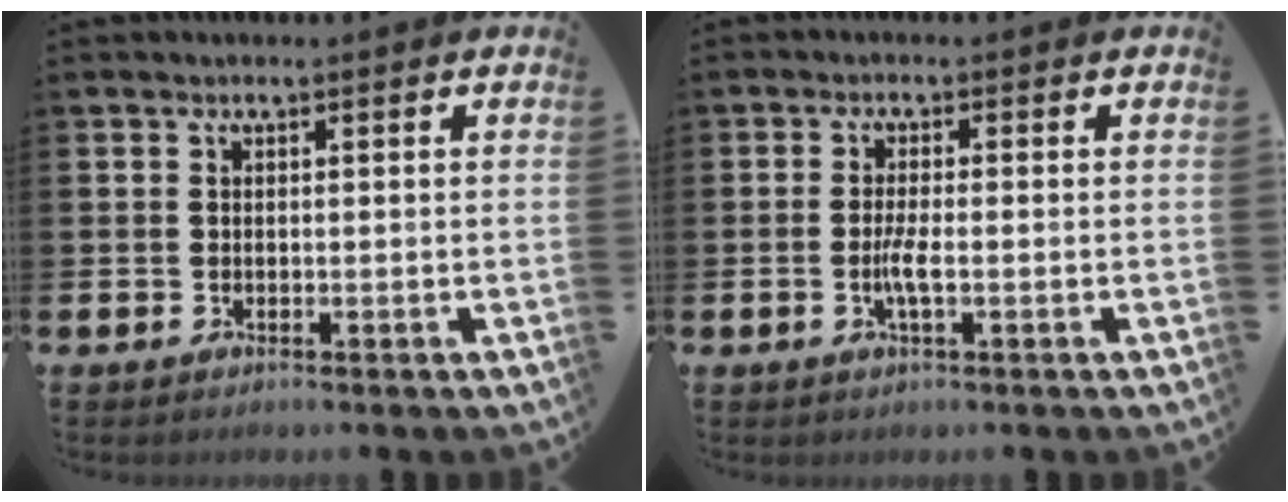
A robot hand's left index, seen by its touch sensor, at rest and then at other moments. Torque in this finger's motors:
{"motor_torque": [0.89, 0.29, 0.15, 0.13]}